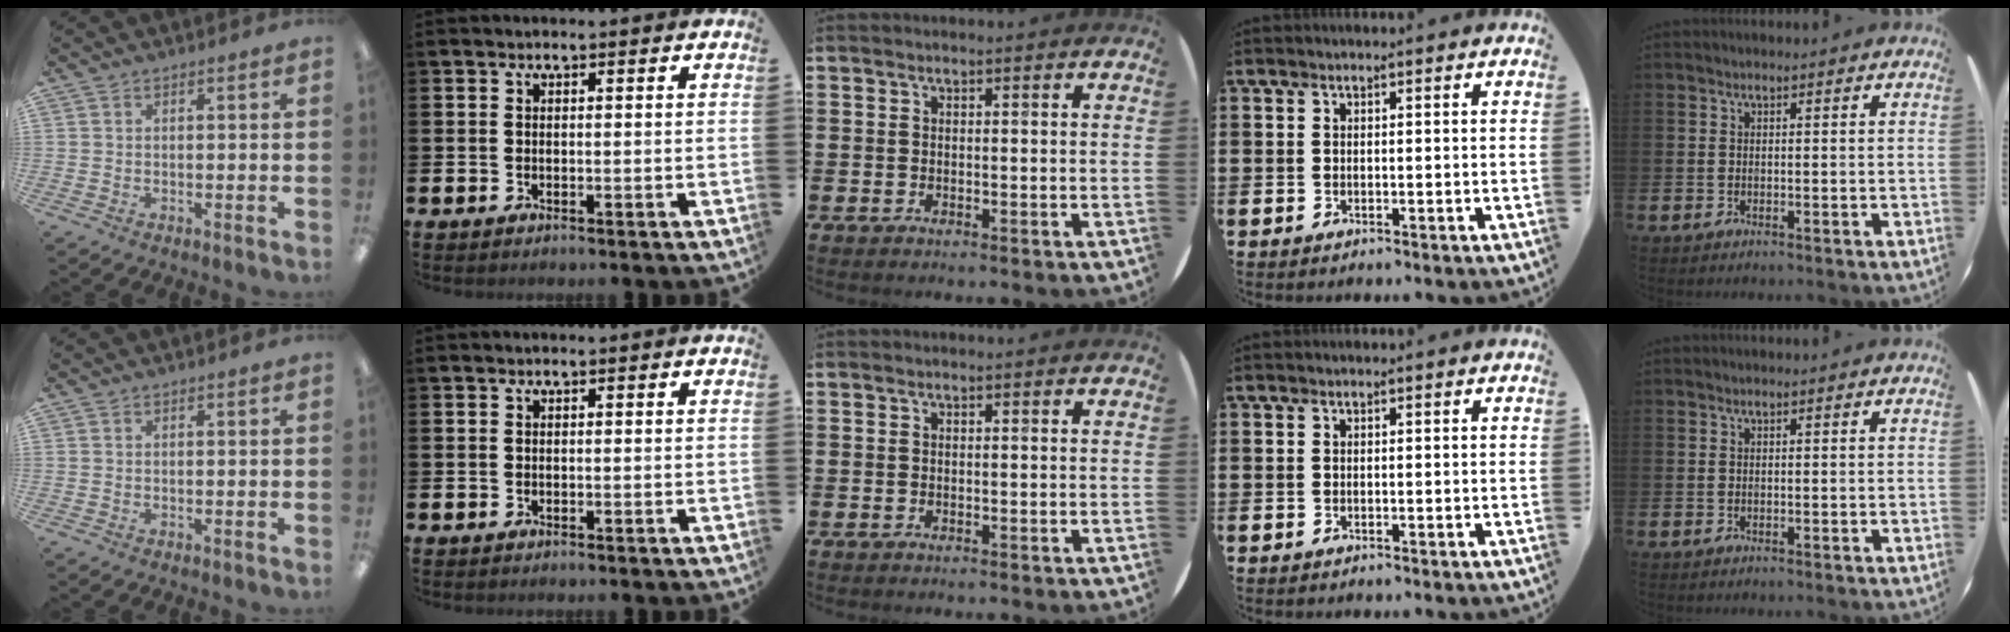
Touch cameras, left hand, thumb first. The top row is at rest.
{}